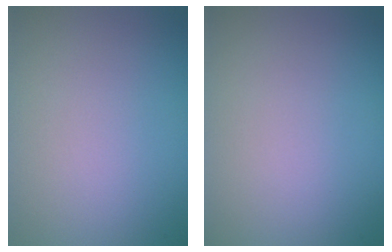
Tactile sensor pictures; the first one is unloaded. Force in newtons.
{"total": 0.0}